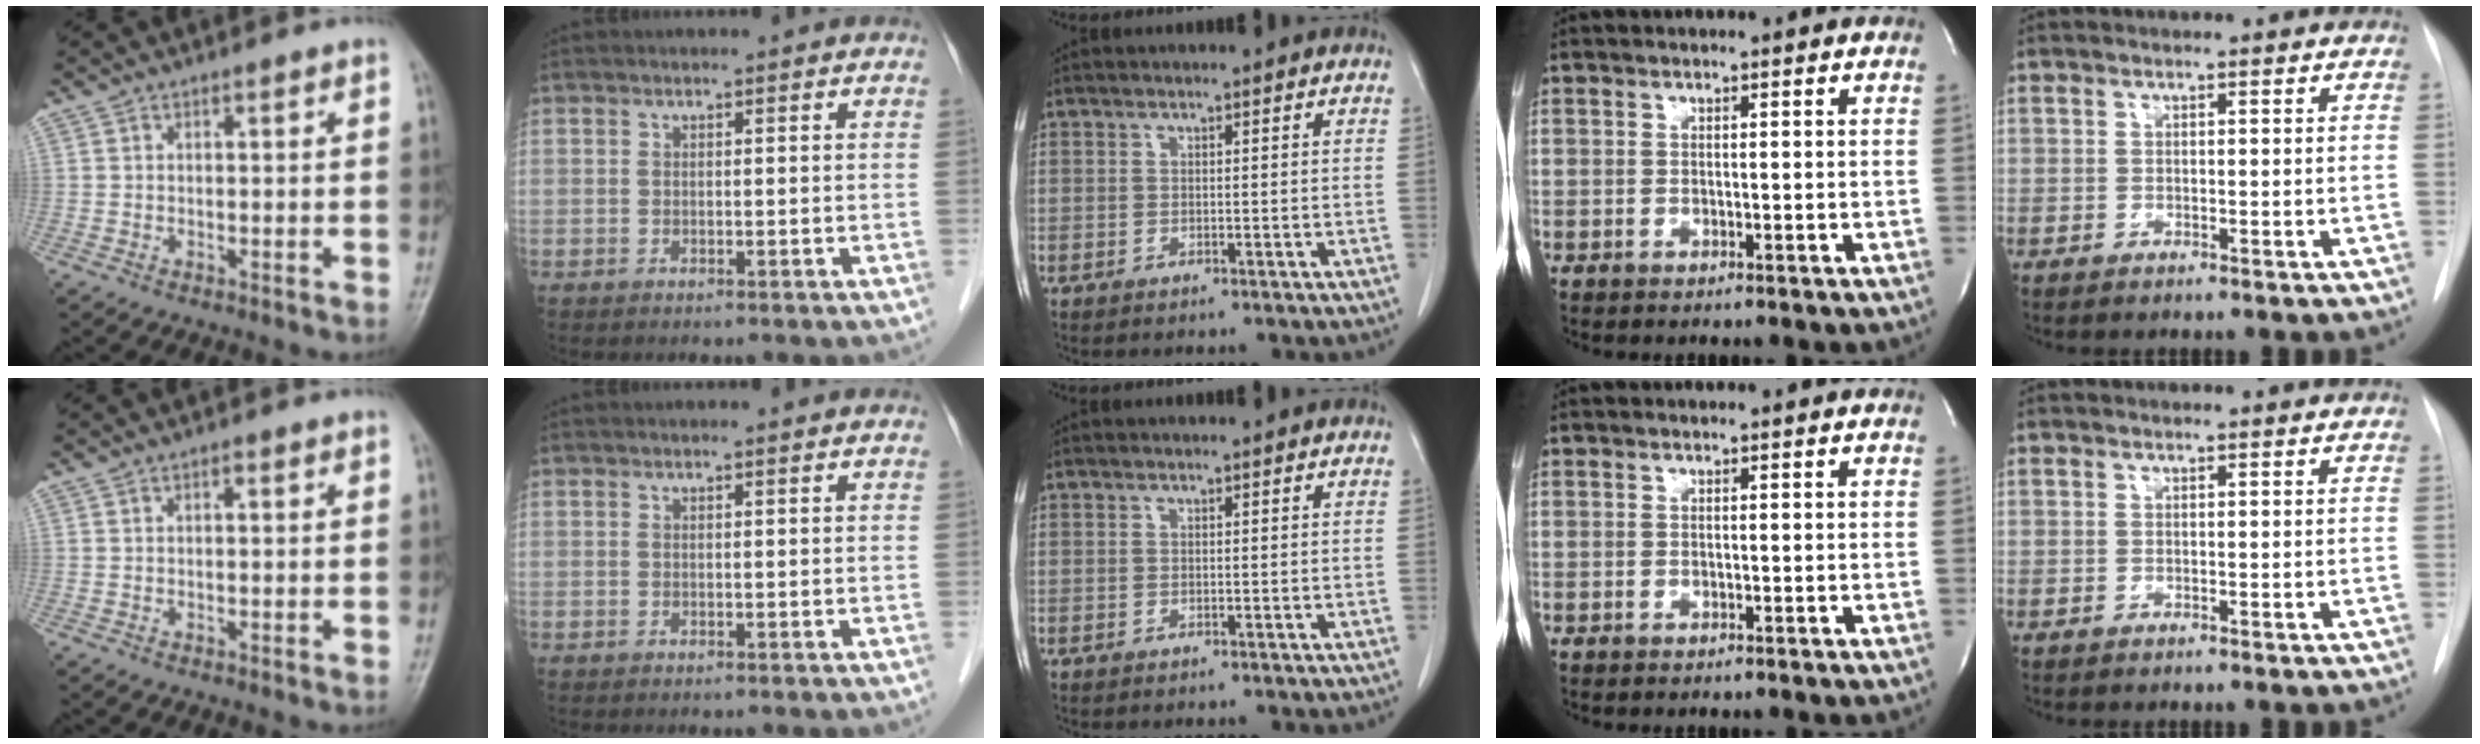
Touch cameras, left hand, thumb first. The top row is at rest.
{"thumb": {"total": 1.0, "force": [0.3, 0.5, 0.8], "torque": [-0.011, 0.002, 0.002]}, "index": {"total": 0.6, "force": [0.5, 0.0, 0.3], "torque": [-0.007, 0.005, 0.009]}}